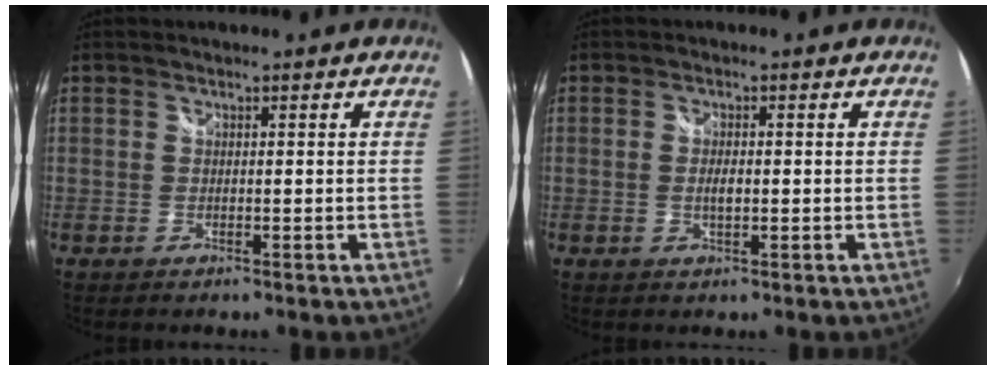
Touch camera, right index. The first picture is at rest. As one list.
[{"total": 2.0, "force": [-0.2, 0.8, 1.9], "torque": [-0.034, -0.002, -0.004]}]